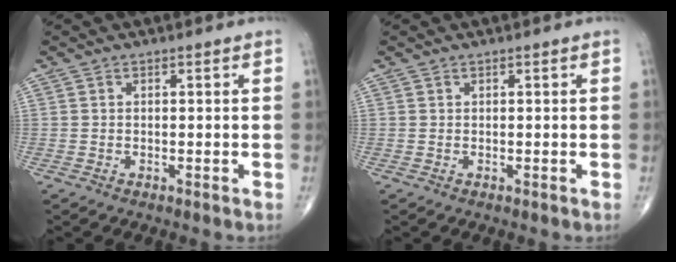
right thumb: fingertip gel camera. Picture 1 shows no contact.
{"total": 0.0}